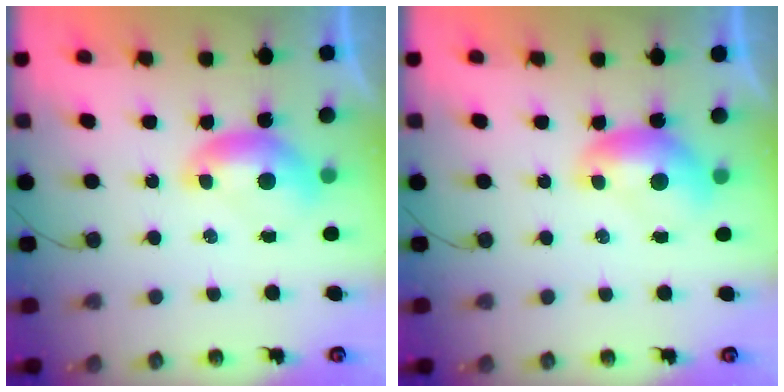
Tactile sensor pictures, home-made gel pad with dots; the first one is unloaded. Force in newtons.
{"total": 0.9, "press": 0.6, "slide": 0.6}